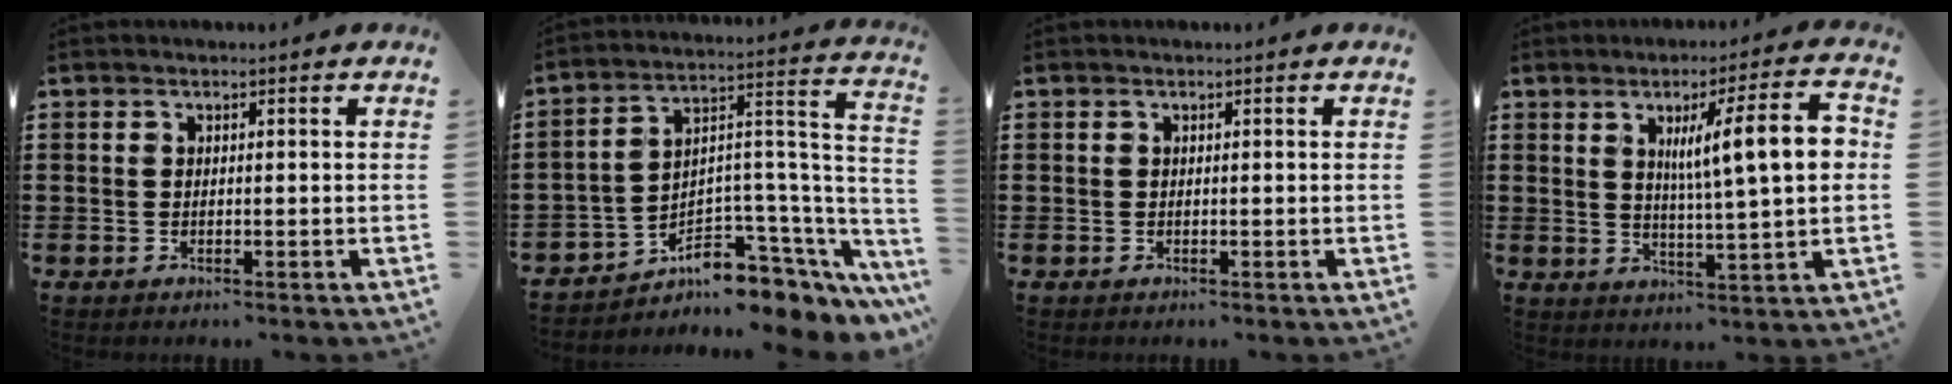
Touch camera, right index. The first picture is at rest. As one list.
[{"total": 4.8, "force": [-2.8, 2.9, 2.6], "torque": [-0.055, -0.021, -0.048]}, {"total": 0.0}, {"total": 10.7, "force": [2.6, 1.4, 10.3], "torque": [-0.171, 0.001, 0.032]}]